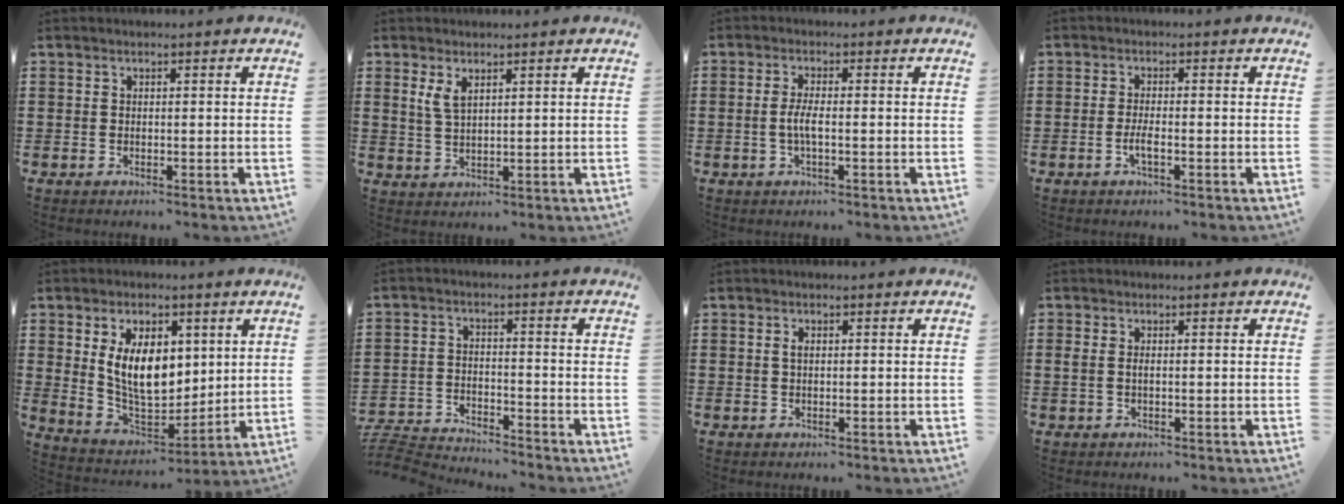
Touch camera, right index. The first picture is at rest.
{"total": 3.0, "force": [1.6, 1.2, 2.2], "torque": [-0.048, 0.004, 0.029]}
{"total": 3.1, "force": [-0.7, 0.5, 3.0], "torque": [-0.068, -0.005, -0.019]}
{"total": 2.2, "force": [-0.9, 0.3, 2.0], "torque": [-0.042, -0.002, -0.018]}
{"total": 9.9, "force": [2.5, 6.1, 7.4], "torque": [-0.156, 0.007, 0.043]}
{"total": 4.6, "force": [-4.5, 0.3, 0.3], "torque": [-0.030, -0.005, -0.101]}
{"total": 1.0, "force": [0.2, 0.5, 0.9], "torque": [-0.019, 0.003, 0.003]}
{"total": 1.1, "force": [-0.1, 0.4, 1.0], "torque": [-0.020, 0.002, -0.003]}